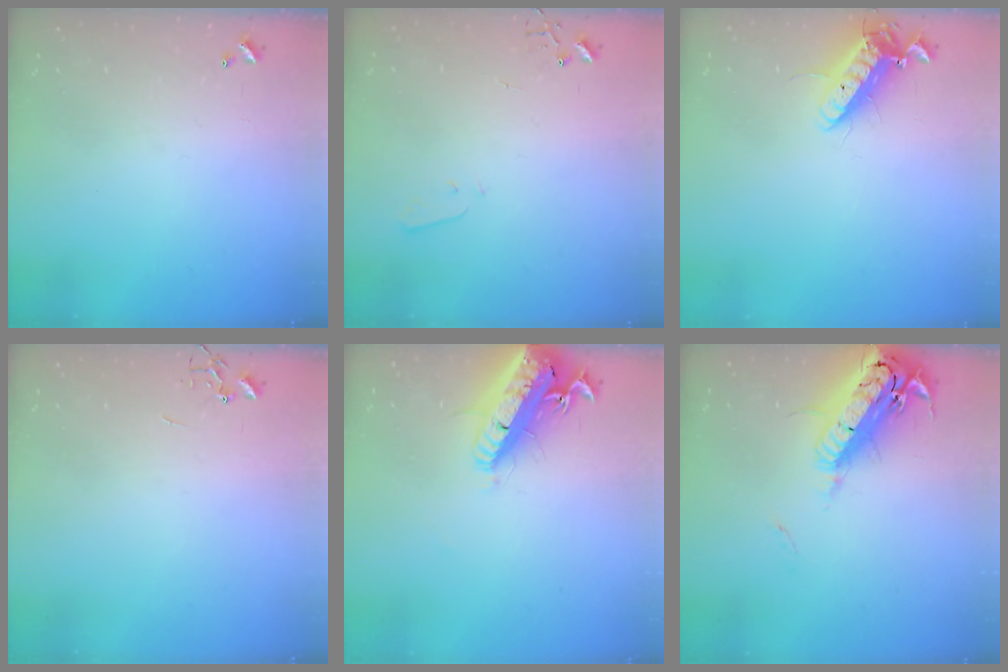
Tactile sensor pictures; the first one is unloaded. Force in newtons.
{"total": 1.9, "press": 1.9, "slide": 0.4}
{"total": 12.9, "press": 12.7, "slide": 2.1}
{"total": 0.0}
{"total": 23.1, "press": 22.6, "slide": 5.0}
{"total": 22.8, "press": 22.3, "slide": 4.6}